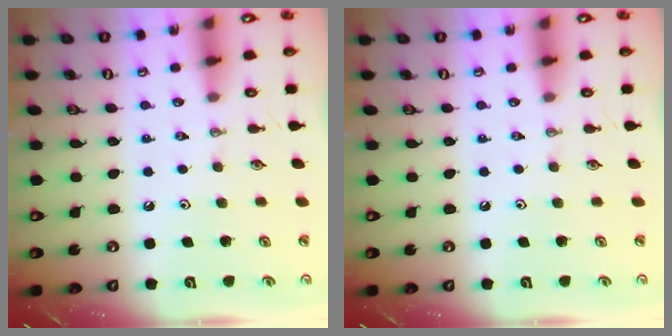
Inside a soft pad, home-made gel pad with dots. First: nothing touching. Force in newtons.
{"total": 0.0}